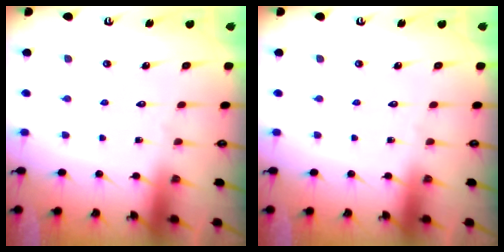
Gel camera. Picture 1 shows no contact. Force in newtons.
{"total": 0.0}